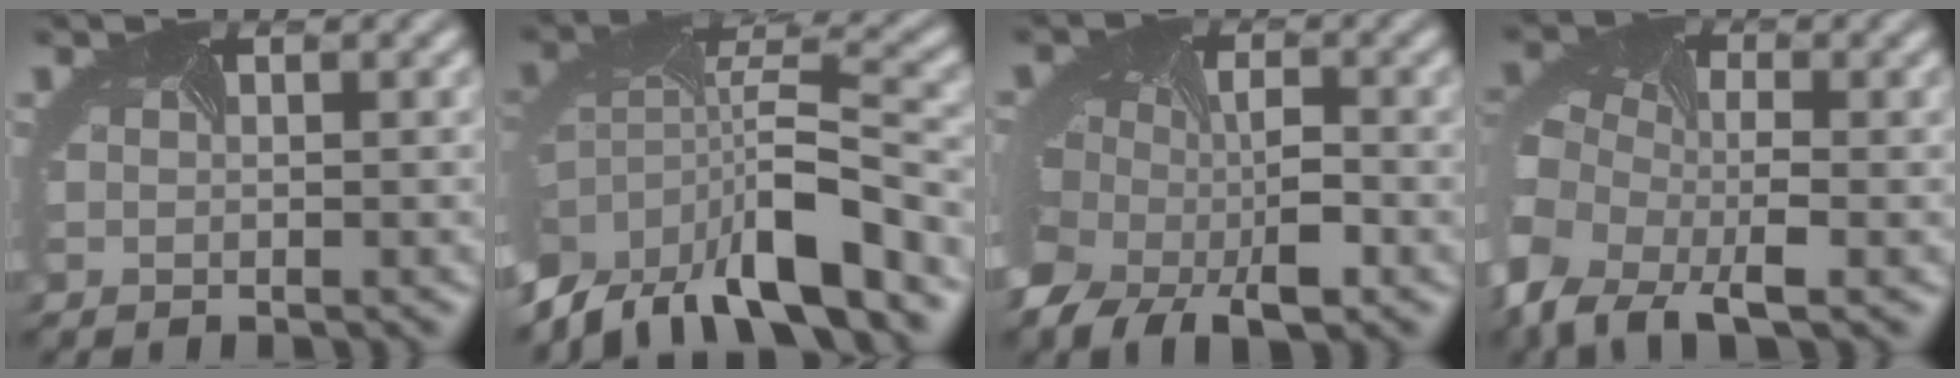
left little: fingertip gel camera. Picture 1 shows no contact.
{"total": 10.1, "force": [-6.6, 3.8, 6.7], "torque": [-0.128, -0.007, -0.116]}
{"total": 9.1, "force": [-3.4, 6.0, 6.0], "torque": [-0.099, -0.027, -0.044]}
{"total": 10.3, "force": [-5.3, 5.7, 6.8], "torque": [-0.163, -0.027, -0.103]}